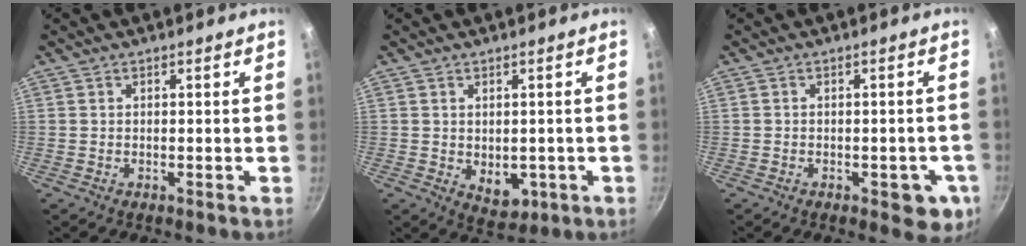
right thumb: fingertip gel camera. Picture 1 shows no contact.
{"total": 5.5, "force": [-0.8, 3.8, 3.8], "torque": [-0.035, -0.005, 0.001]}
{"total": 6.8, "force": [-2.3, 3.4, 5.4], "torque": [-0.033, 0.008, -0.025]}